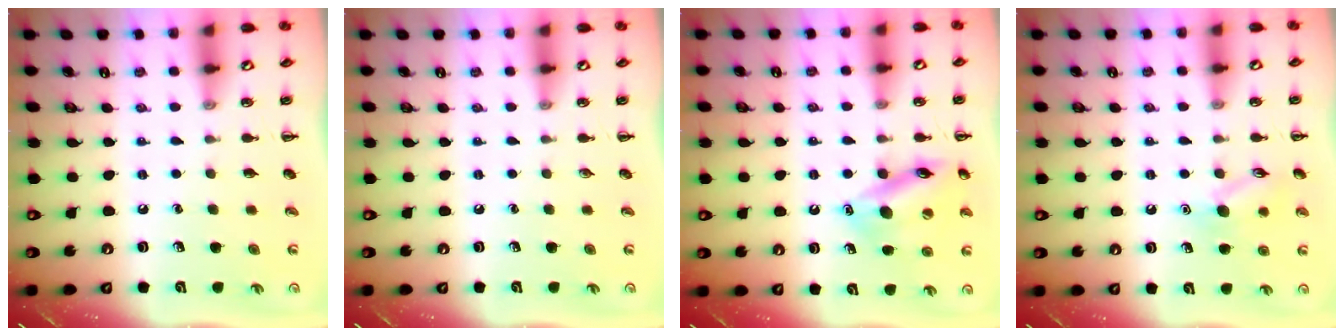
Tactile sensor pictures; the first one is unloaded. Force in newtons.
{"total": 0.0}
{"total": 15.0, "press": 14.9, "slide": 1.7}
{"total": 9.7, "press": 9.6, "slide": 0.7}